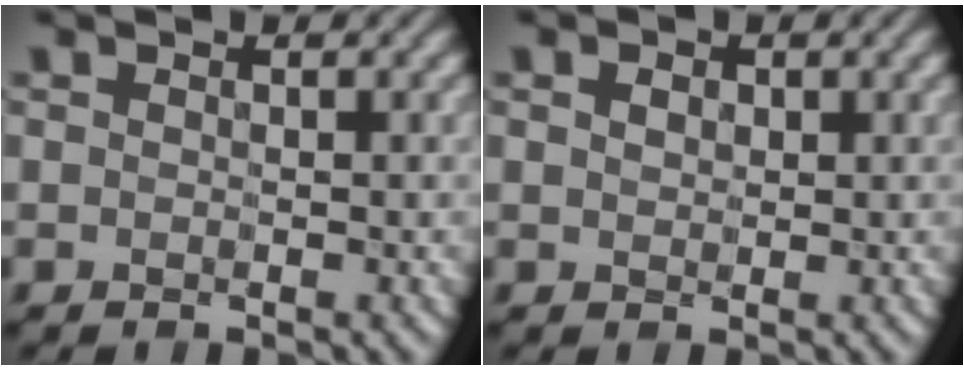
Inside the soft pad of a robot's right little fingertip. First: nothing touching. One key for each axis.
{"total": 1.2, "fx": 0.2, "fy": 0.9, "fz": 0.6, "tx": -0.014, "ty": 0.002, "tz": 0.003}